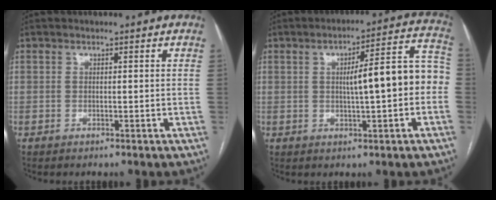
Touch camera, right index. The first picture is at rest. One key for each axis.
{"total": 11.2, "fx": -0.4, "fy": 1.9, "fz": 11.0, "tx": -0.144, "ty": 0.040, "tz": -0.003}